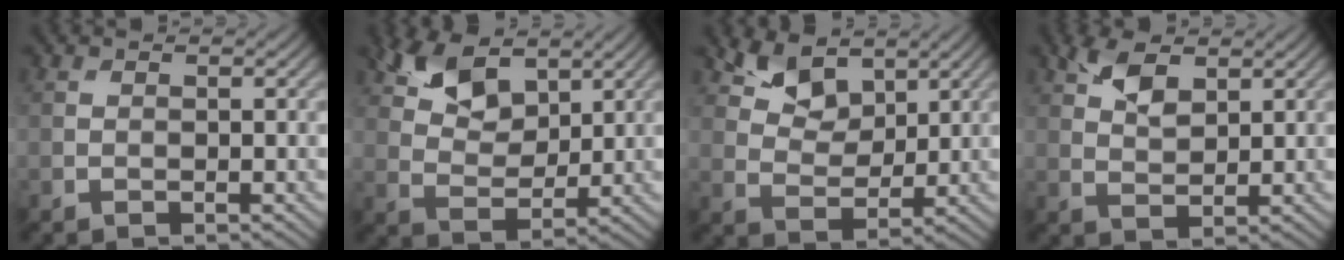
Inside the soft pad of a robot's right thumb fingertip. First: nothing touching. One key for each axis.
{"total": 8.1, "fx": 5.1, "fy": 4.3, "fz": 4.6, "tx": -0.106, "ty": 0.001, "tz": 0.098}
{"total": 6.3, "fx": 4.3, "fy": 3.5, "fz": 3.1, "tx": -0.071, "ty": -0.009, "tz": 0.079}
{"total": 4.4, "fx": 2.6, "fy": 2.2, "fz": 2.9, "tx": -0.067, "ty": 0.002, "tz": 0.052}